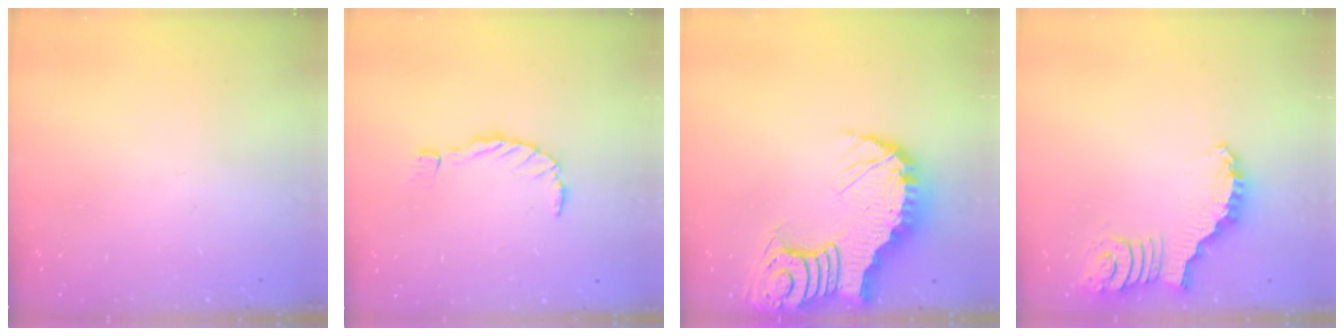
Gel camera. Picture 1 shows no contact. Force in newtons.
{"total": 0.0}
{"total": 13.3, "press": 13.2, "slide": 1.6}
{"total": 2.5, "press": 2.5, "slide": 0.5}